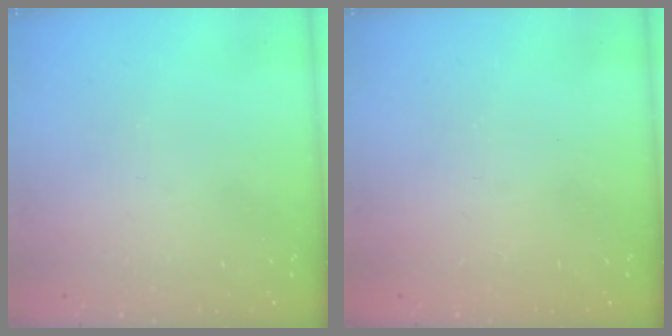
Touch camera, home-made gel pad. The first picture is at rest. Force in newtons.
{"total": 1.0, "press": 0.9, "slide": 0.4}